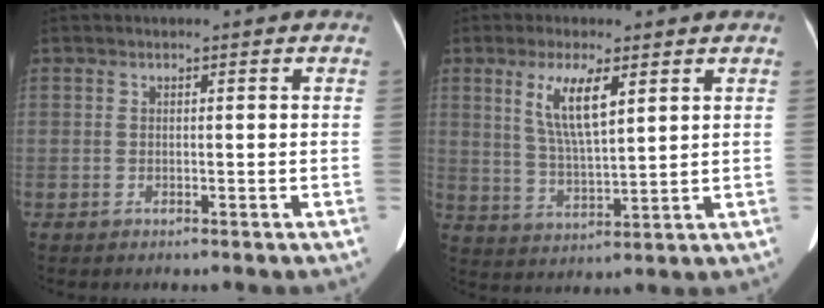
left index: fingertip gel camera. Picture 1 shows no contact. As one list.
[{"total": 7.5, "force": [3.3, 1.4, 6.6], "torque": [-0.133, -0.002, 0.065]}]